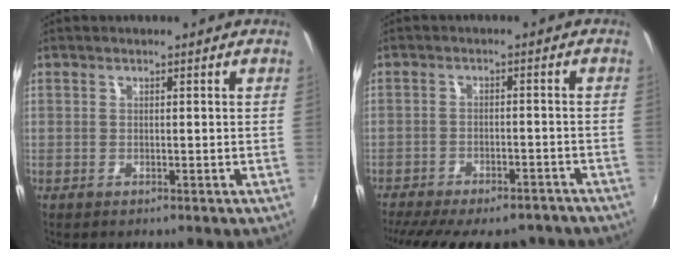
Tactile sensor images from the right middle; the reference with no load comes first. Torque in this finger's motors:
{"motor_torque": [1.07, -1.07, 0.28, 0.11]}